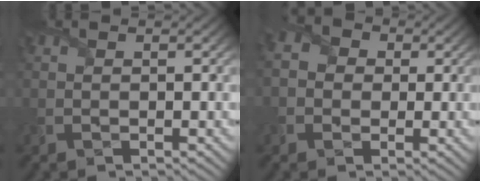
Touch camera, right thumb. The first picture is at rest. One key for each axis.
{"total": 4.2, "fx": 0.1, "fy": 3.8, "fz": 1.7, "tx": -0.056, "ty": 0.006, "tz": -0.007}